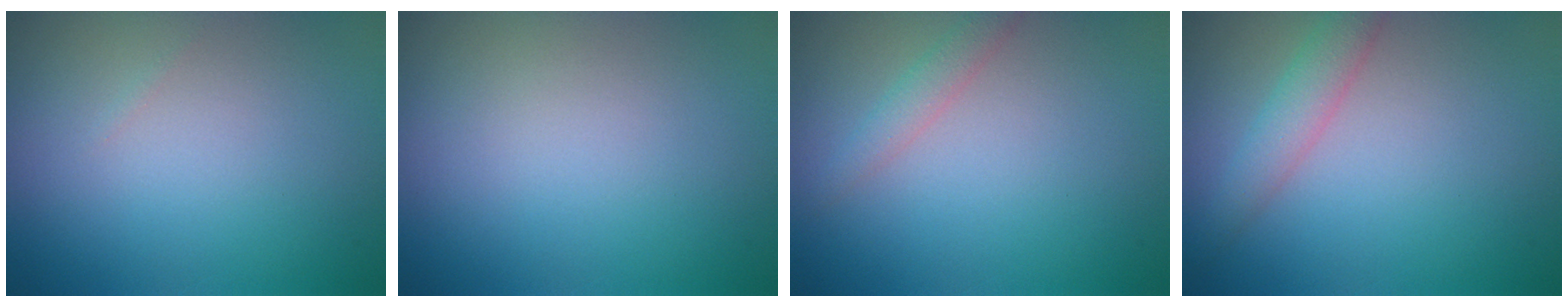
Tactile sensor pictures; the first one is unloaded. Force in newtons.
{"total": 0.0}
{"total": 1.4, "press": 1.4, "slide": 0.0}
{"total": 2.3, "press": 2.3, "slide": 0.0}